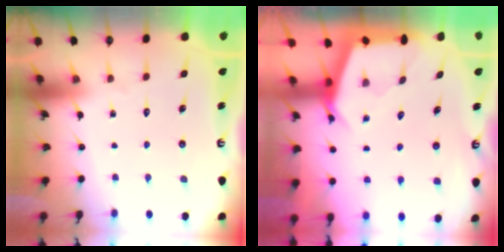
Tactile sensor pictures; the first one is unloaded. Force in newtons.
{"total": 2.7, "press": 2.7, "slide": 0.3}